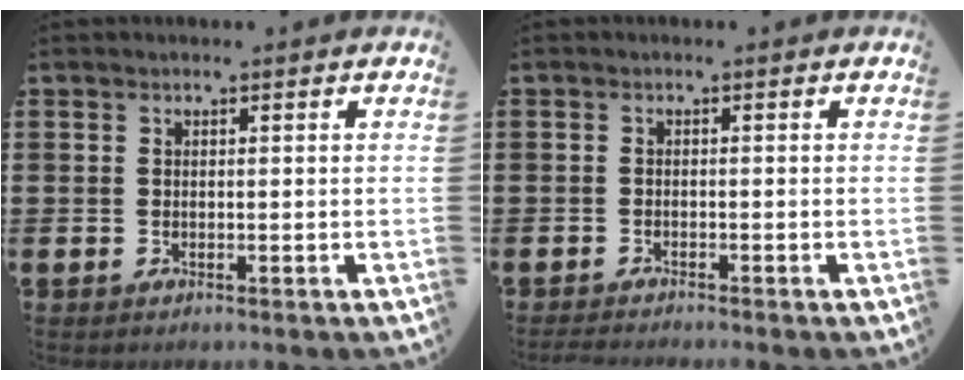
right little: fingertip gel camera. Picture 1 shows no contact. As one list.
[{"total": 0.9, "force": [-0.9, -0.1, 0.3], "torque": [-0.004, -0.002, -0.017]}]